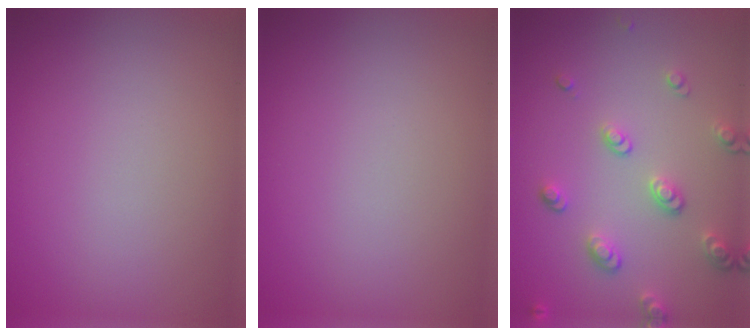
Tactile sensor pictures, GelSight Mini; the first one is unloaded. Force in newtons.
{"total": 0.0}
{"total": 2.9, "press": 2.6, "slide": 1.3}